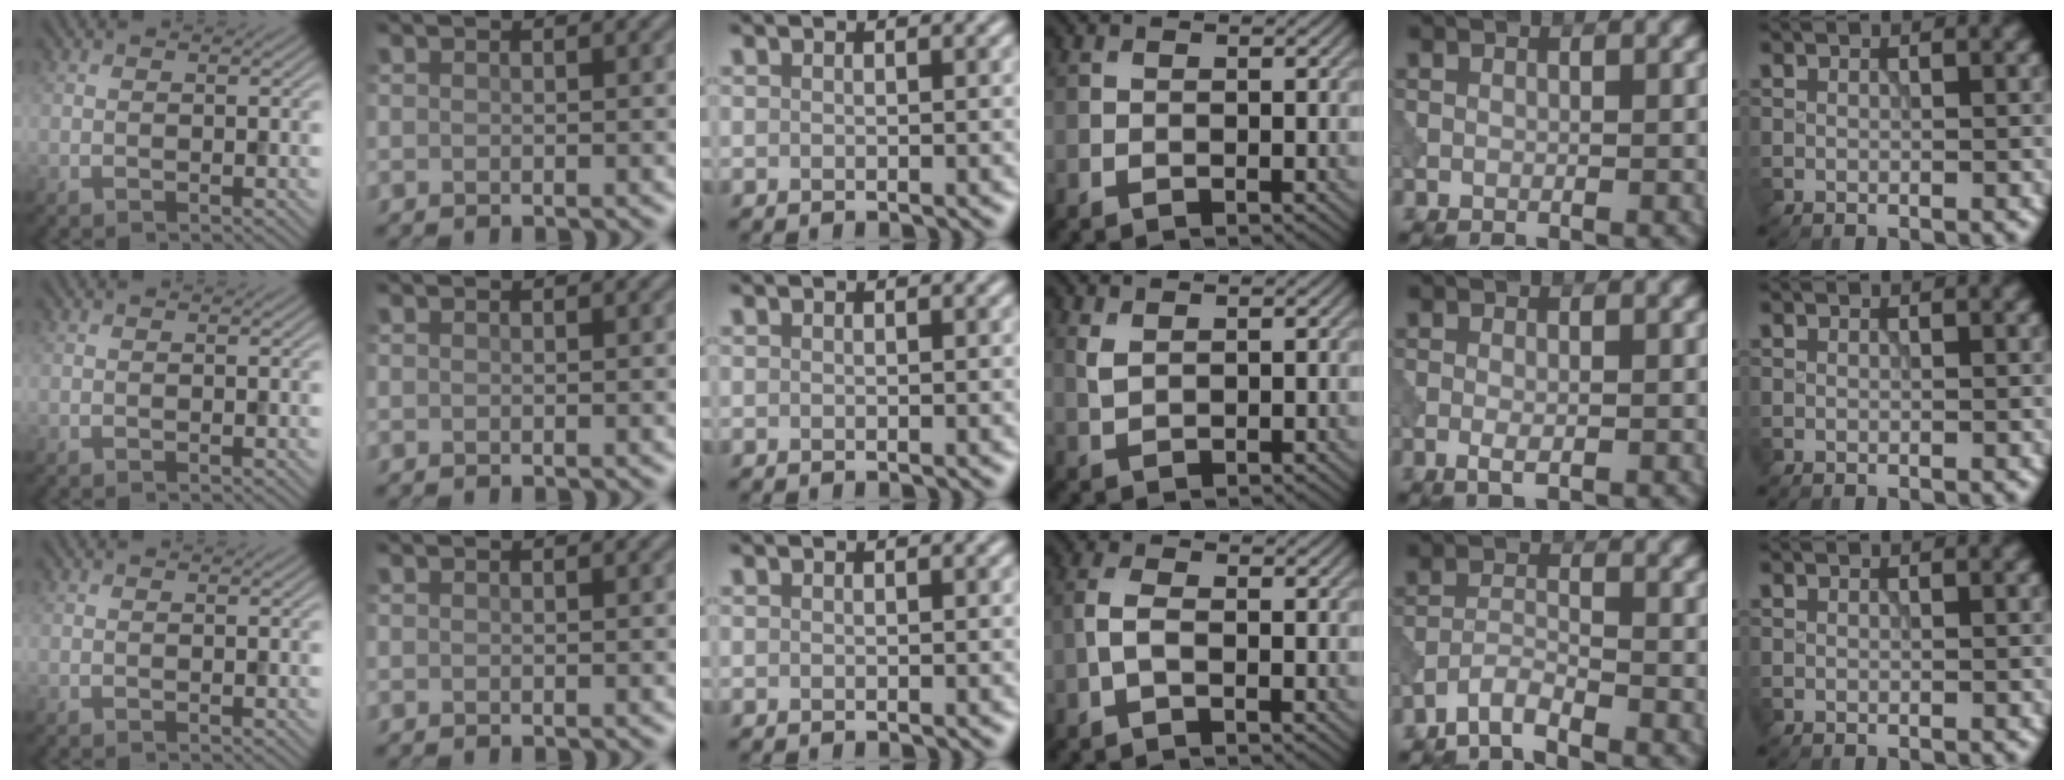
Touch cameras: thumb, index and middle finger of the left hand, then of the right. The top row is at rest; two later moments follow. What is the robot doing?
{"motion": "dispense", "object": "pipette"}